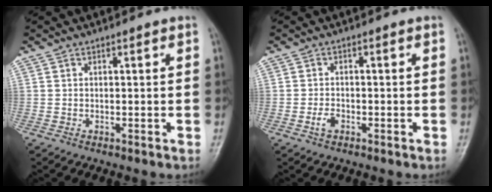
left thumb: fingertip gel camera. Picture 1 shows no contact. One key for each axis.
{"total": 2.5, "fx": -1.2, "fy": 1.5, "fz": 1.6, "tx": -0.030, "ty": 0.010, "tz": -0.022}